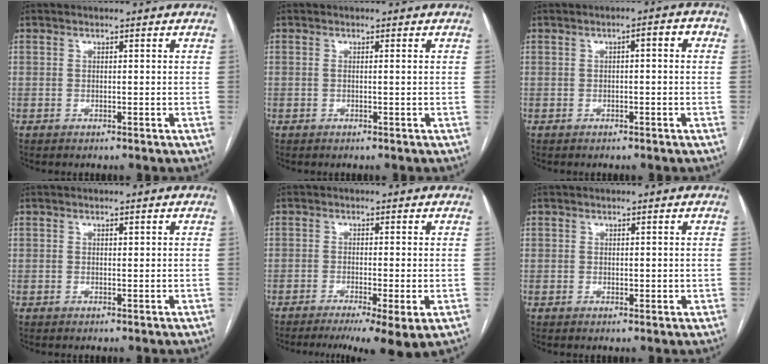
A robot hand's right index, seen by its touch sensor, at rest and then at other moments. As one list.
[{"total": 0.6, "force": [0.1, -0.1, 0.6], "torque": [-0.014, -0.001, 0.001]}, {"total": 2.9, "force": [0.3, 0.8, 2.8], "torque": [-0.036, 0.018, 0.003]}, {"total": 0.7, "force": [0.4, 0.2, 0.6], "torque": [-0.009, -0.002, 0.005]}, {"total": 8.1, "force": [-4.9, 0.9, 6.5], "torque": [-0.090, -0.018, -0.081]}, {"total": 1.2, "force": [0.4, 0.8, 0.7], "torque": [-0.008, -0.005, 0.009]}]